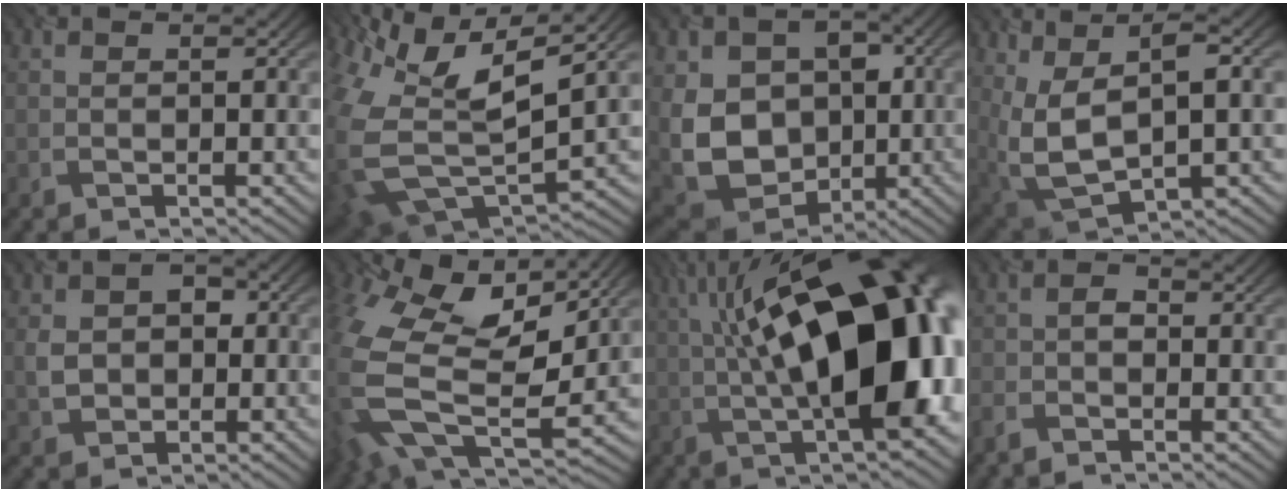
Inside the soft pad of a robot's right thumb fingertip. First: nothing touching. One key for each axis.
{"total": 13.5, "fx": 3.7, "fy": 7.2, "fz": 10.8, "tx": -0.262, "ty": -0.007, "tz": 0.072}
{"total": 11.7, "fx": 0.1, "fy": 9.3, "fz": 7.1, "tx": -0.155, "ty": -0.020, "tz": 0.007}
{"total": 9.9, "fx": 1.5, "fy": 4.7, "fz": 8.6, "tx": -0.201, "ty": -0.010, "tz": 0.039}
{"total": 4.0, "fx": -0.3, "fy": 3.3, "fz": 2.1, "tx": -0.041, "ty": -0.002, "tz": -0.005}
{"total": 16.7, "fx": 3.0, "fy": 10.3, "fz": 12.8, "tx": -0.339, "ty": -0.023, "tz": 0.072}
{"total": 21.0, "fx": 1.1, "fy": 8.6, "fz": 19.2, "tx": -0.281, "ty": 0.044, "tz": 0.009}
{"total": 2.5, "fx": -1.7, "fy": 1.3, "fz": 1.3, "tx": -0.029, "ty": 0.001, "tz": -0.044}